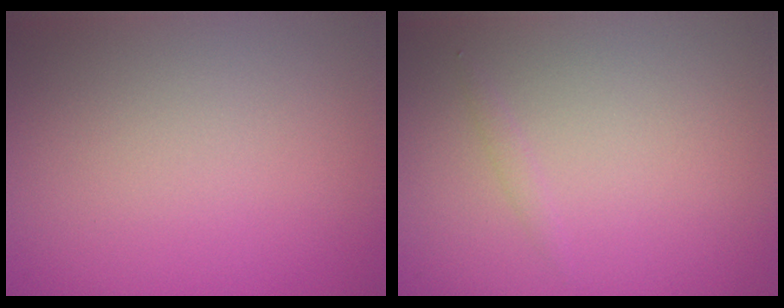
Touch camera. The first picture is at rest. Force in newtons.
{"total": 0.5, "press": 0.5, "slide": 0.0}